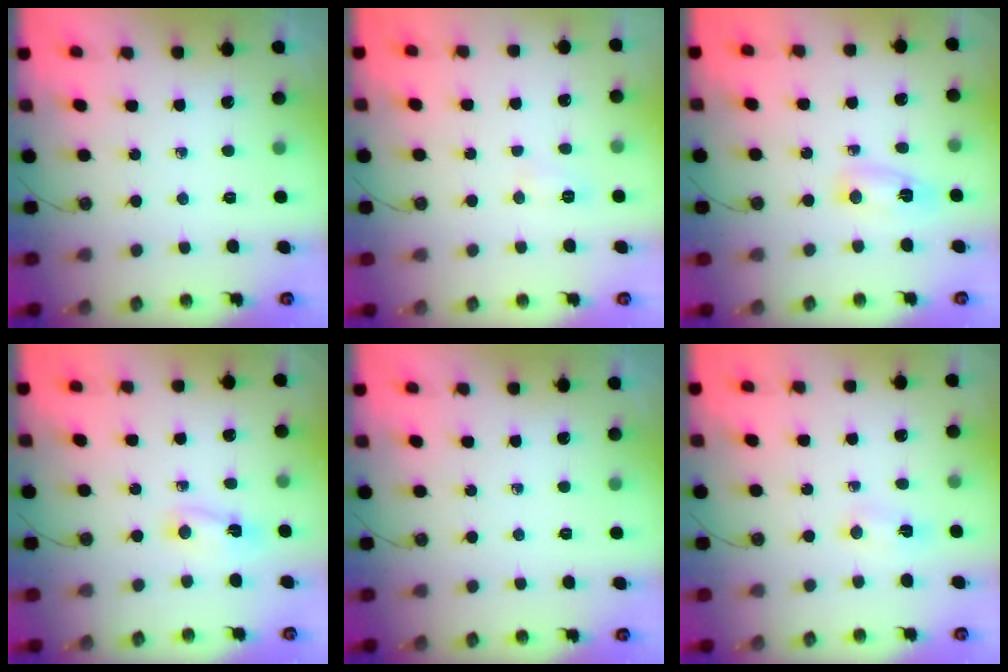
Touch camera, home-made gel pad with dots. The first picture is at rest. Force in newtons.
{"total": 5.5, "press": 5.4, "slide": 0.8}
{"total": 4.1, "press": 4.0, "slide": 0.9}
{"total": 2.4, "press": 2.4, "slide": 0.6}
{"total": 0.0}
{"total": 16.8, "press": 4.4, "slide": 16.2}